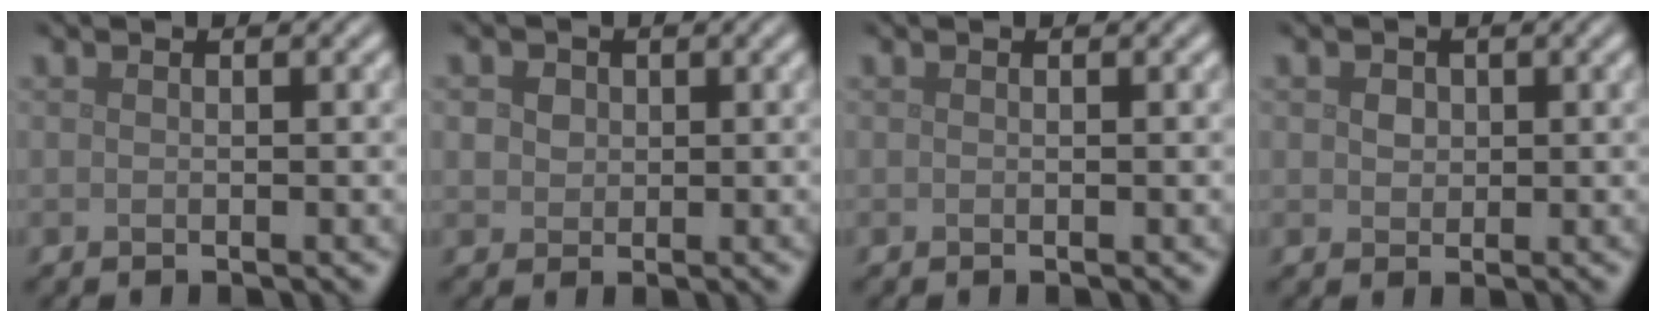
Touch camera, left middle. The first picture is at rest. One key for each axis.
{"total": 3.0, "fx": 1.2, "fy": 2.4, "fz": 1.4, "tx": -0.027, "ty": 0.009, "tz": 0.017}
{"total": 0.0}
{"total": 1.2, "fx": 0.3, "fy": 1.0, "fz": 0.4, "tx": -0.008, "ty": -0.001, "tz": 0.007}